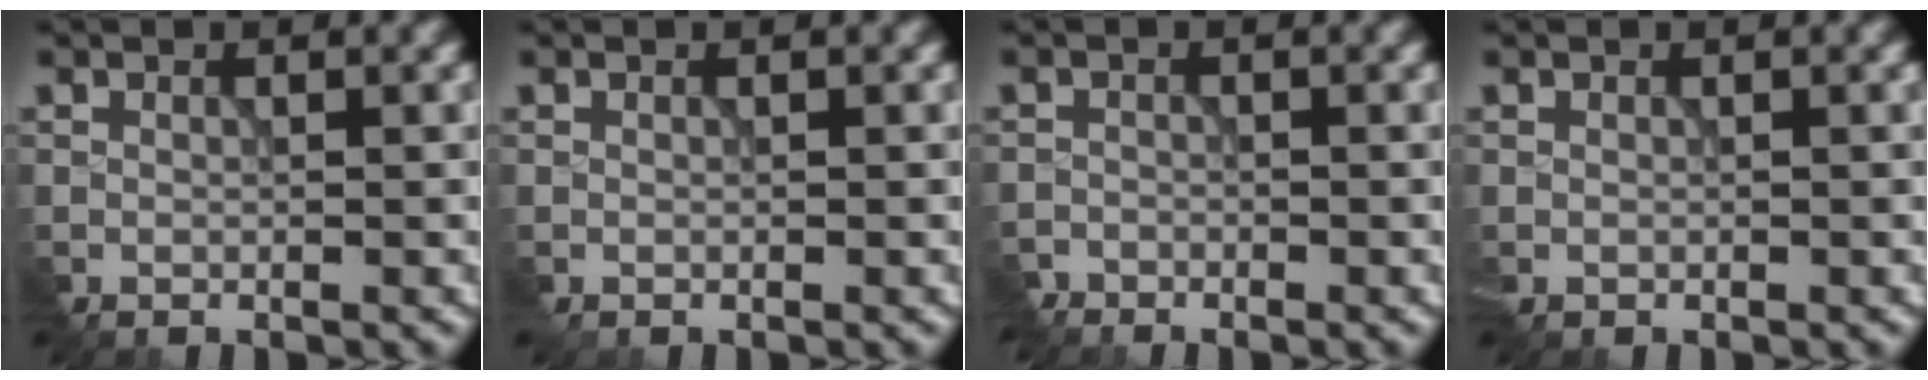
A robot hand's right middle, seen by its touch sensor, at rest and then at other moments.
{"total": 0.0}
{"total": 1.6, "force": [-1.6, 0.5, -0.2], "torque": [0.004, -0.005, -0.033]}
{"total": 0.6, "force": [0.2, 0.5, 0.4], "torque": [-0.012, 0.000, 0.004]}